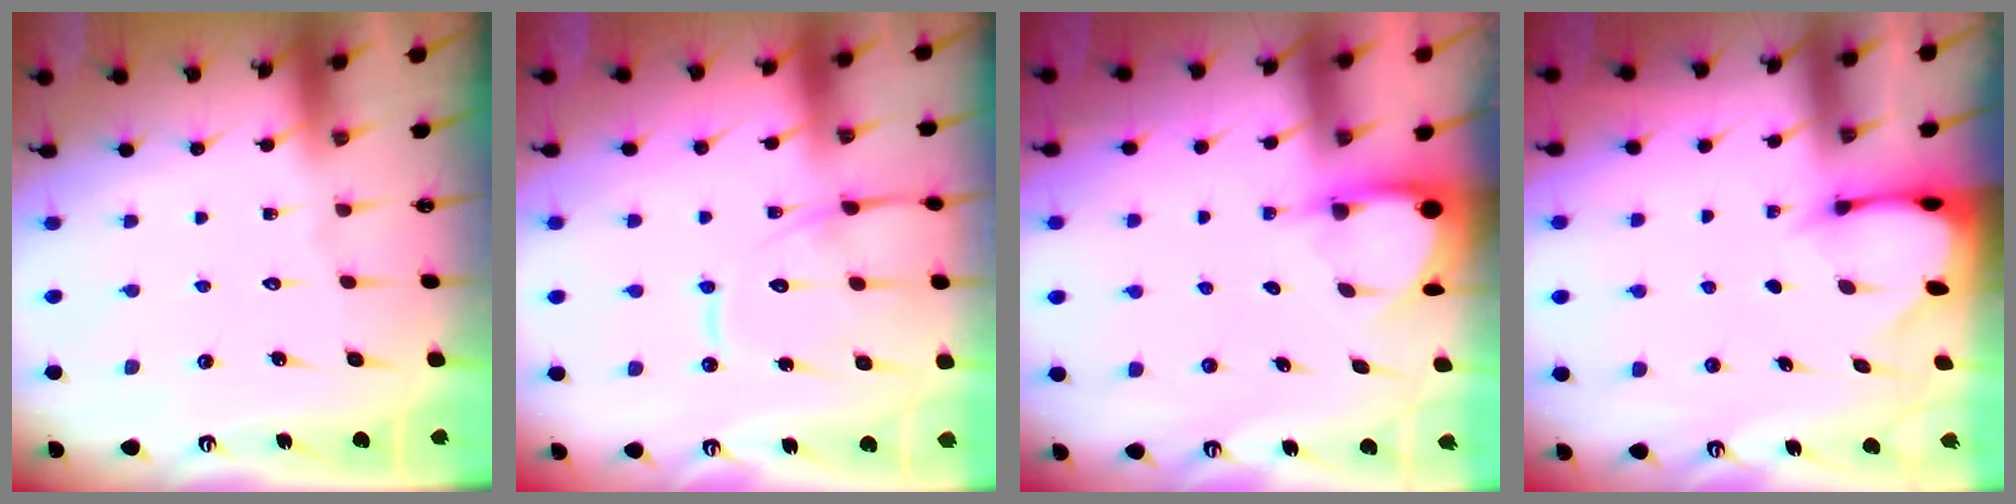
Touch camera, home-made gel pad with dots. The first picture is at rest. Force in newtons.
{"total": 12.8, "press": 12.7, "slide": 1.3}
{"total": 3.4, "press": 3.4, "slide": 0.2}
{"total": 2.6, "press": 2.6, "slide": 0.3}